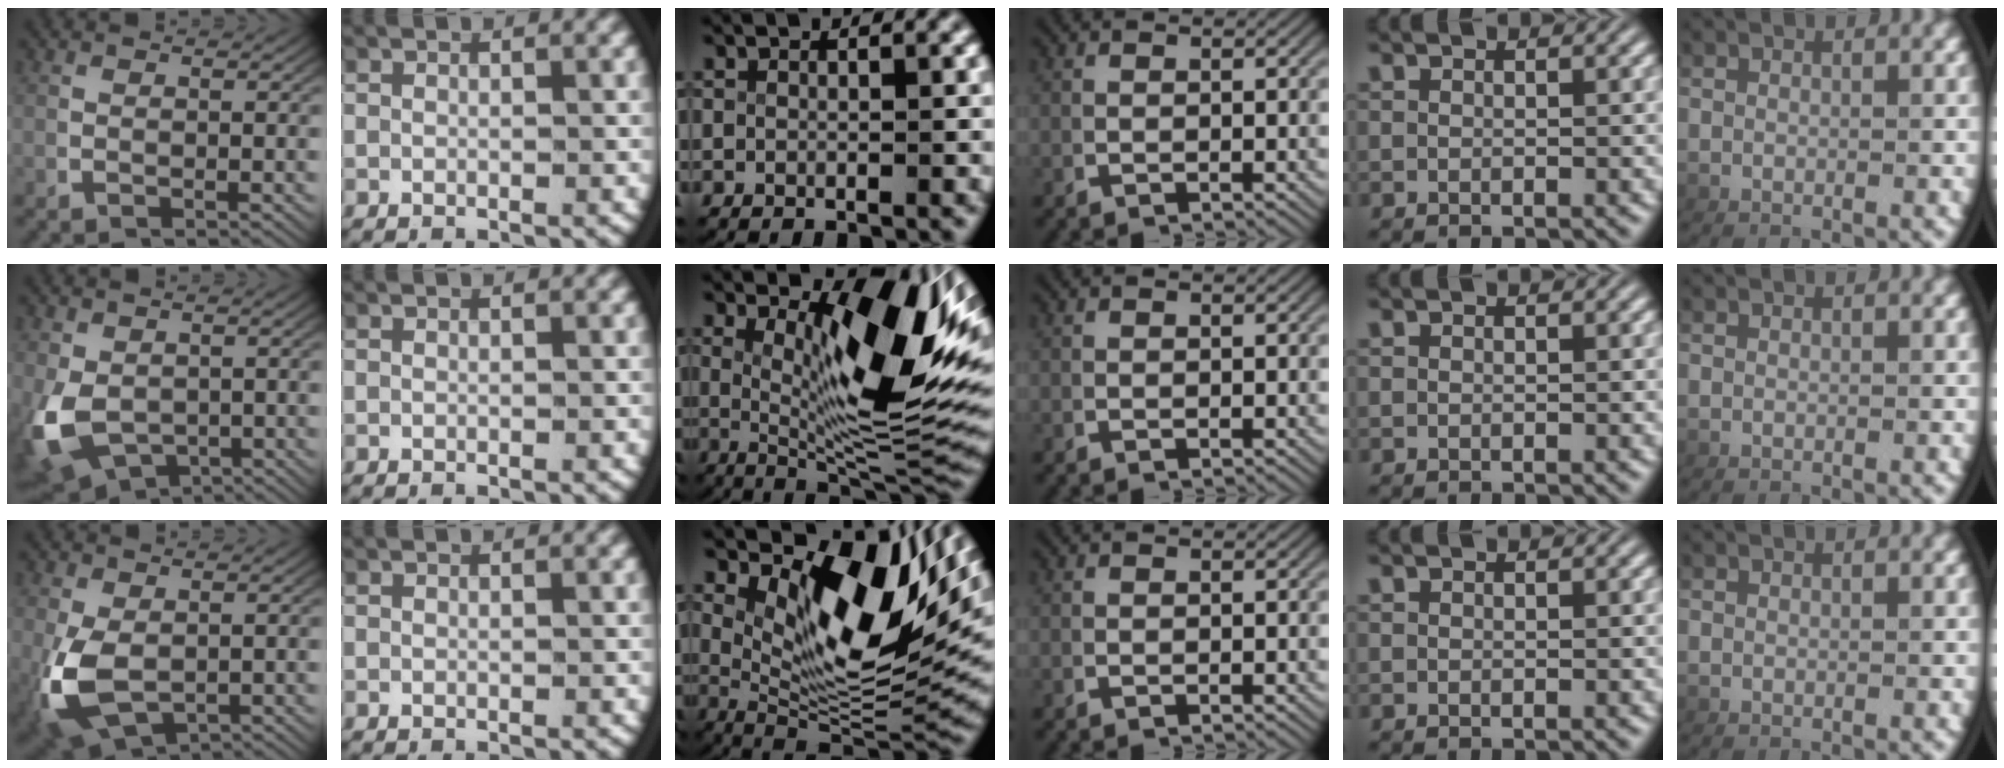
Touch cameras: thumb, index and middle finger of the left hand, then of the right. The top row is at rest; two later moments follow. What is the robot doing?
{"motion": "lift_and_place", "object": "fork"}